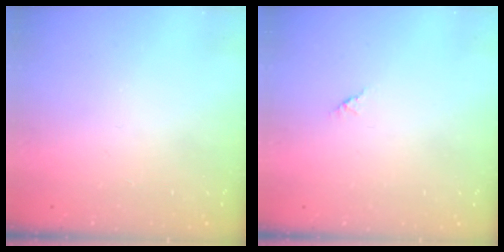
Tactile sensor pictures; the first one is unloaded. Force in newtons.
{"total": 1.2, "press": 1.2, "slide": 0.3}